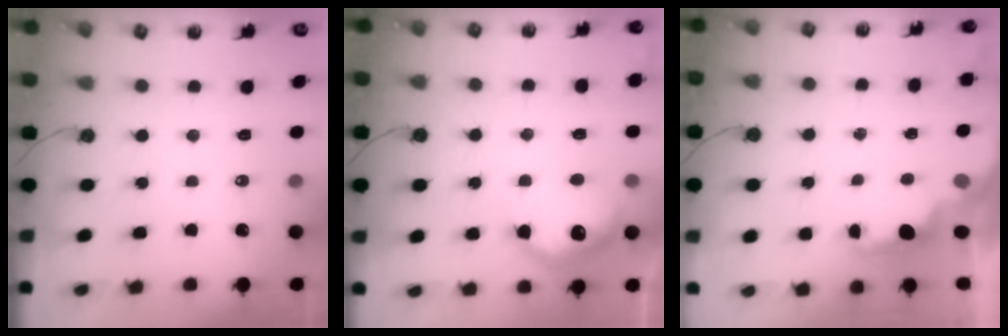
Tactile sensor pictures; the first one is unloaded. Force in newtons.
{"total": 14.2, "press": 14.2, "slide": 0.9}
{"total": 2.7, "press": 2.6, "slide": 0.6}